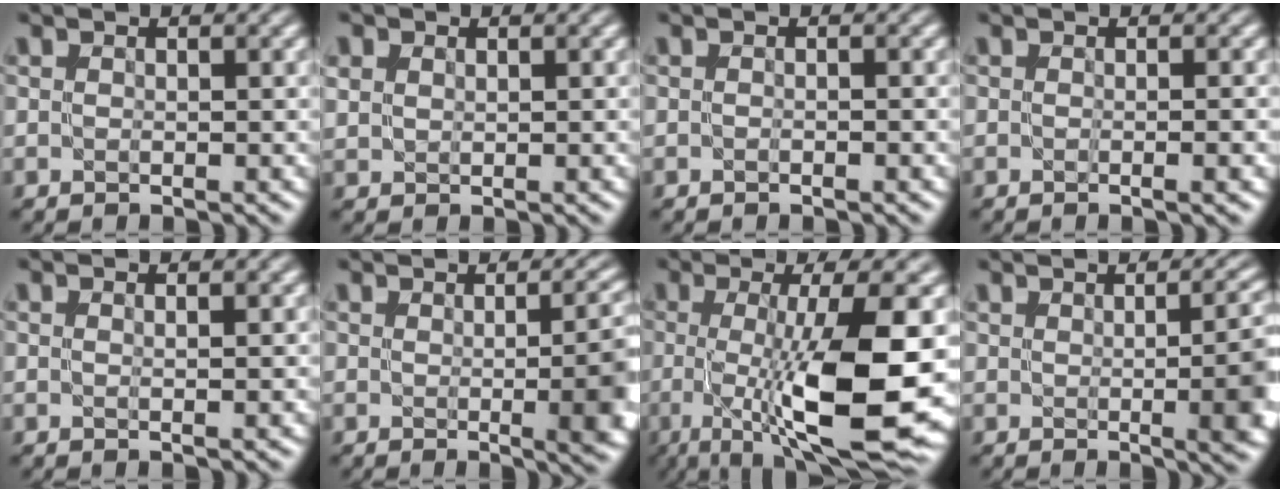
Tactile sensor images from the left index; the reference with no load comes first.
{"total": 1.3, "force": [0.8, 0.9, 0.5], "torque": [-0.011, -0.001, 0.019]}
{"total": 0.7, "force": [-0.3, 0.2, 0.6], "torque": [-0.009, -0.003, -0.010]}
{"total": 2.3, "force": [-0.2, 0.8, 2.1], "torque": [-0.012, -0.004, -0.010]}
{"total": 1.1, "force": [0.3, 0.4, 0.9], "torque": [-0.006, 0.001, 0.000]}
{"total": 10.4, "force": [0.0, 4.4, 9.4], "torque": [-0.052, 0.010, 0.003]}
{"total": 12.7, "force": [-1.7, 3.2, 12.1], "torque": [-0.180, -0.022, -0.027]}
{"total": 11.3, "force": [0.8, 5.1, 10.0], "torque": [-0.055, 0.022, 0.010]}